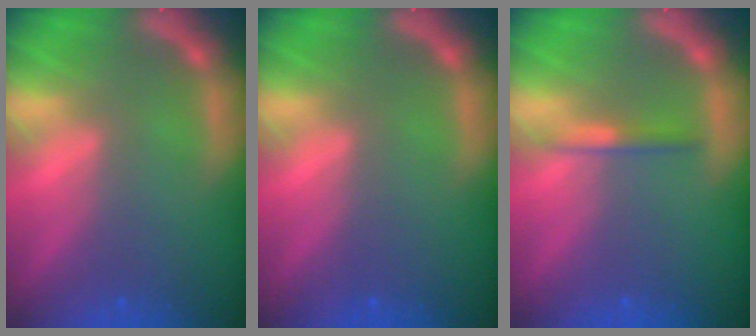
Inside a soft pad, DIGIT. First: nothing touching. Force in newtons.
{"total": 0.0}
{"total": 1.4}